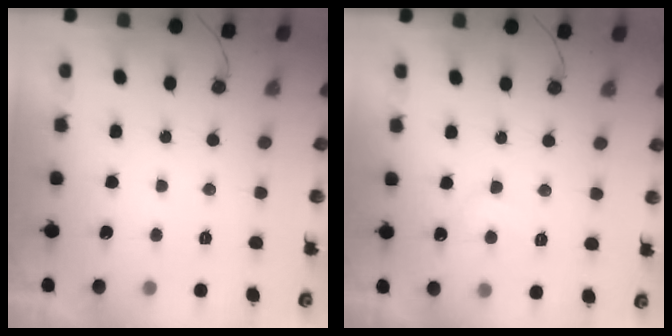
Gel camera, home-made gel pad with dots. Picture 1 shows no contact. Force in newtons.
{"total": 5.8, "press": 5.8, "slide": 0.3}